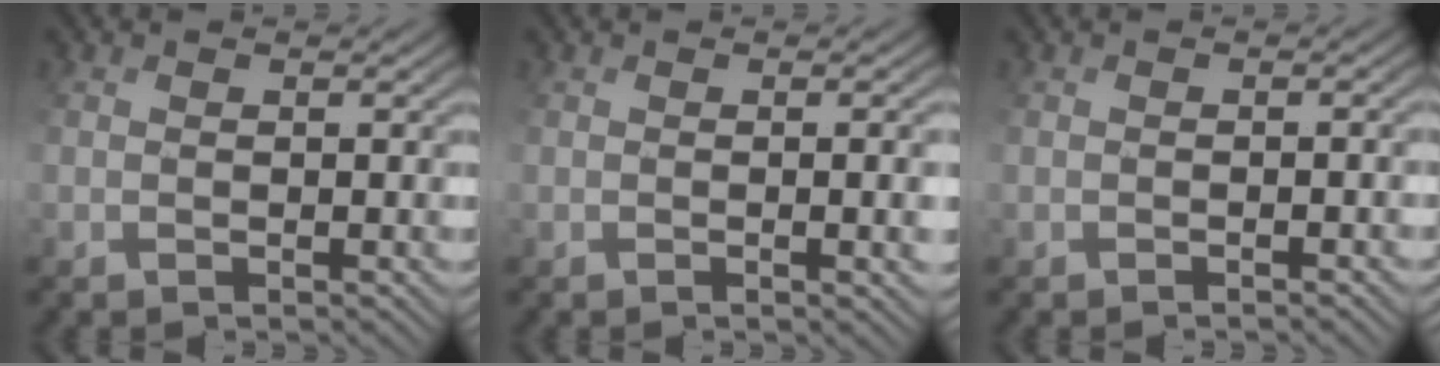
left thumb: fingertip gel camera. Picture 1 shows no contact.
{"total": 5.3, "force": [-0.5, 2.1, 4.8], "torque": [-0.054, -0.005, 0.011]}
{"total": 2.3, "force": [-1.2, 0.5, 1.8], "torque": [-0.009, 0.008, -0.001]}